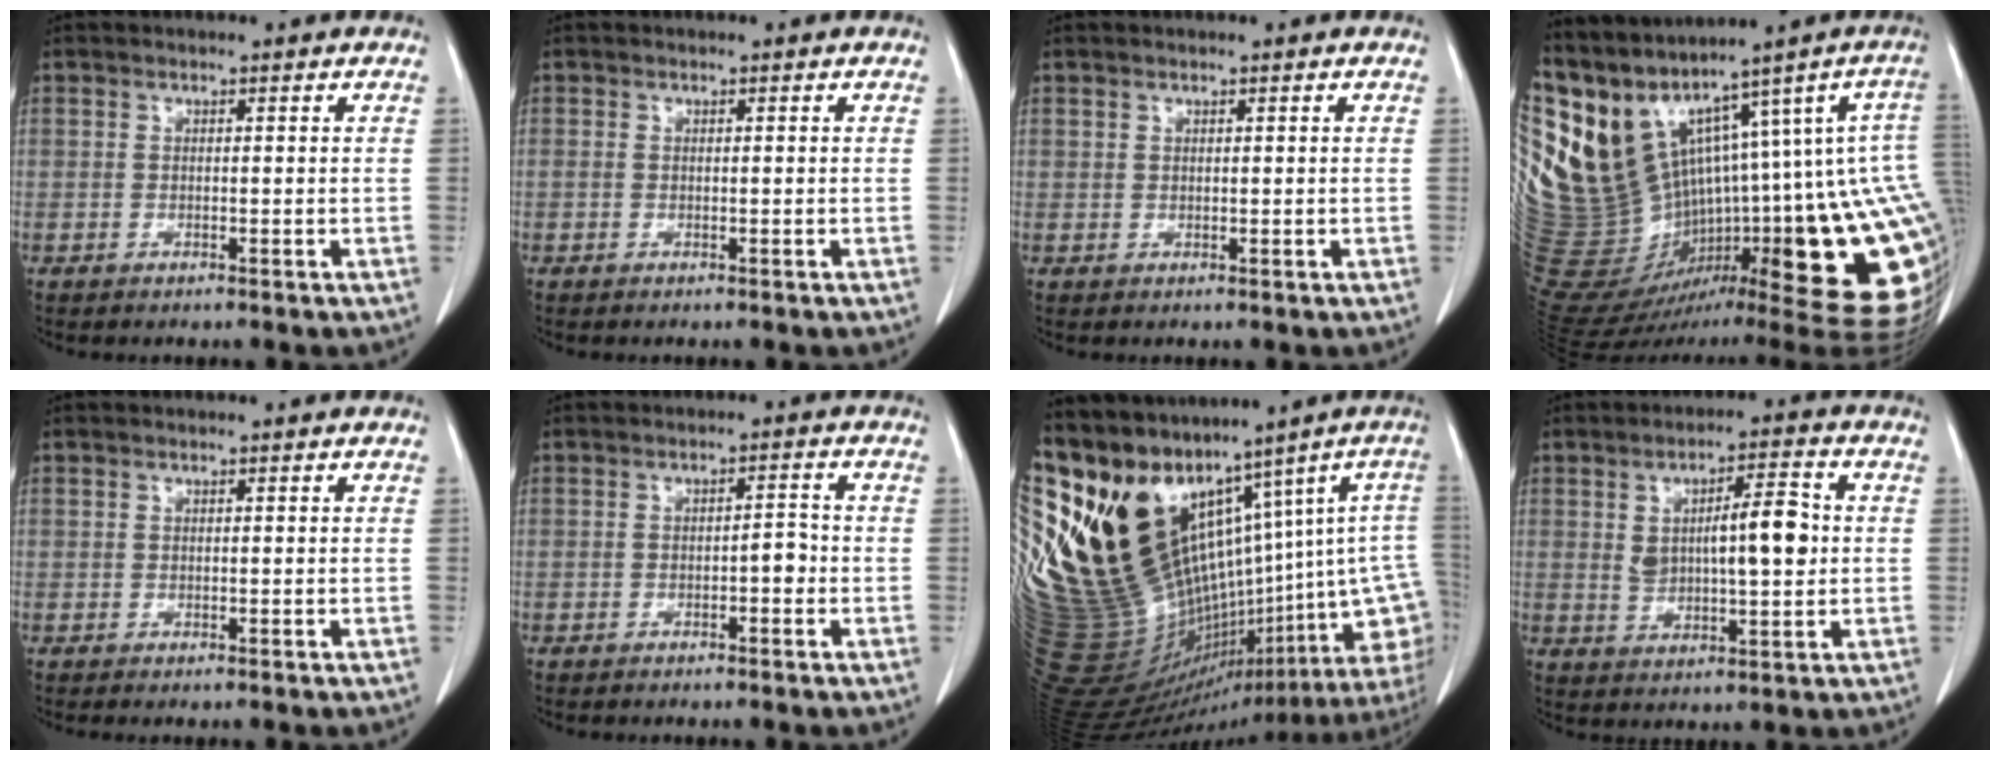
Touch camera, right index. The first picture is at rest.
{"total": 0.0}
{"total": 0.7, "force": [0.4, 0.5, 0.0], "torque": [0.010, -0.001, 0.004]}
{"total": 23.0, "force": [7.5, 7.5, 20.4], "torque": [-0.290, -0.014, 0.164]}
{"total": 0.0}
{"total": 2.4, "force": [-0.8, 0.8, 2.1], "torque": [-0.026, 0.005, -0.013]}
{"total": 28.4, "force": [12.5, 12.4, 22.2], "torque": [-0.371, 0.022, 0.251]}
{"total": 9.4, "force": [1.3, 2.8, 8.9], "torque": [-0.142, 0.015, 0.027]}